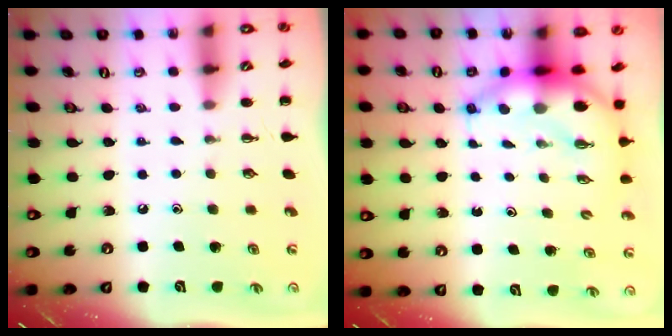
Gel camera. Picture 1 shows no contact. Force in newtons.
{"total": 7.0, "press": 6.9, "slide": 1.6}